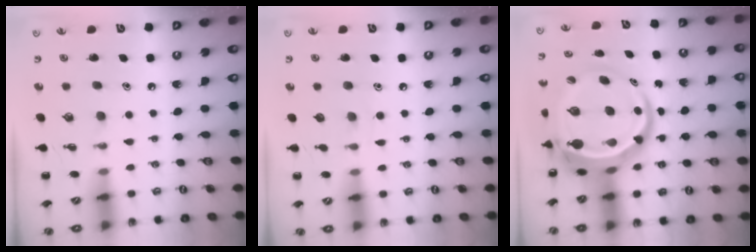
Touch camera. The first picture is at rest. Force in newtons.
{"total": 2.5, "press": 2.3, "slide": 1.0}
{"total": 11.2, "press": 10.8, "slide": 3.0}